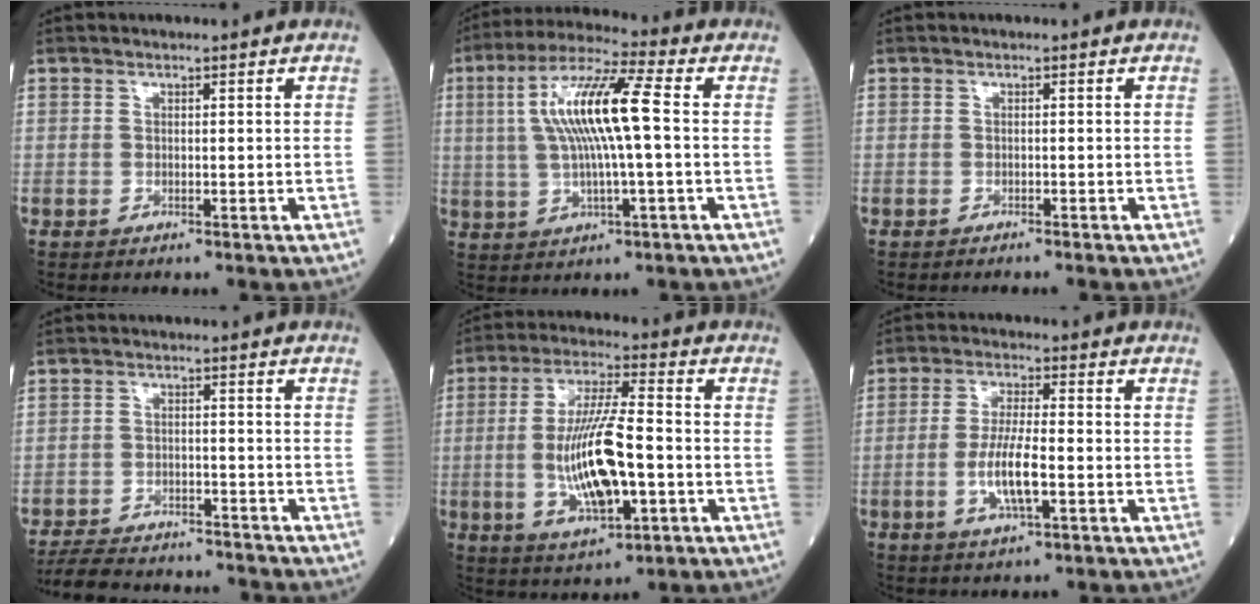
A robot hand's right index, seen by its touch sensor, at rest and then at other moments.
{"total": 12.3, "force": [1.2, 0.9, 12.2], "torque": [-0.244, 0.018, 0.020]}
{"total": 1.9, "force": [-1.7, -0.2, 0.8], "torque": [-0.015, 0.000, -0.021]}
{"total": 11.5, "force": [-10.9, 2.5, 2.7], "torque": [-0.051, 0.006, -0.159]}
{"total": 13.4, "force": [-2.3, 3.2, 12.8], "torque": [-0.253, -0.002, -0.037]}
{"total": 7.6, "force": [-2.1, 1.4, 7.2], "torque": [-0.150, -0.003, -0.040]}